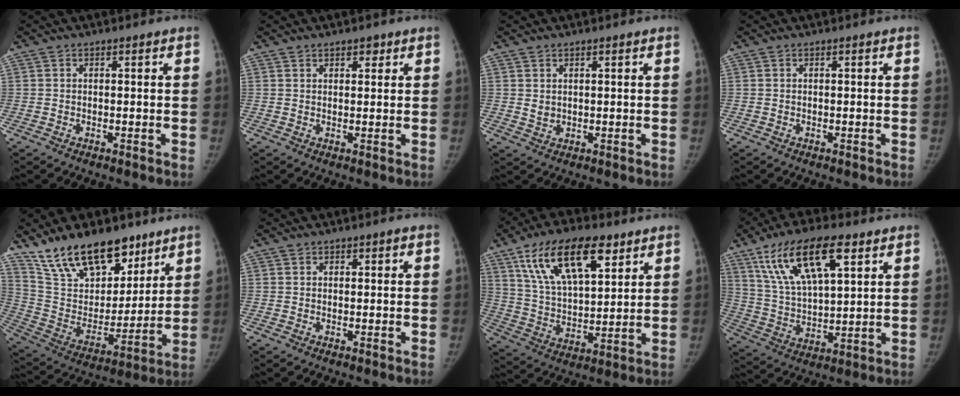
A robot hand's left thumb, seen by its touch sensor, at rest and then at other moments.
{"total": 2.0, "force": [1.4, 1.1, 0.9], "torque": [0.002, -0.006, 0.017]}
{"total": 1.9, "force": [0.9, 1.4, 0.9], "torque": [-0.010, -0.009, 0.022]}
{"total": 0.0}
{"total": 21.6, "force": [15.4, 10.6, 10.9], "torque": [-0.144, -0.069, 0.274]}
{"total": 1.1, "force": [0.5, 0.8, 0.5], "torque": [0.005, 0.001, 0.003]}
{"total": 19.3, "force": [10.5, 8.7, 13.7], "torque": [-0.206, -0.030, 0.192]}
{"total": 18.1, "force": [9.4, 7.0, 13.7], "torque": [-0.229, -0.021, 0.177]}